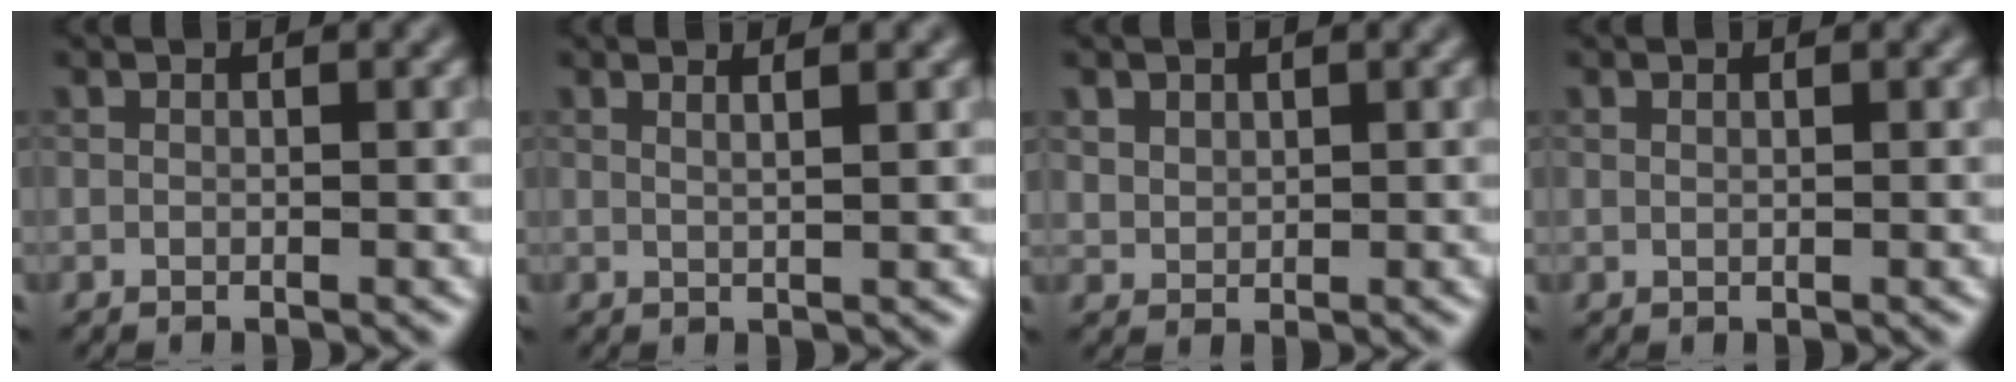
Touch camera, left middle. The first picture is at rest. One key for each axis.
{"total": 2.4, "fx": 1.3, "fy": 1.0, "fz": 1.8, "tx": -0.009, "ty": 0.006, "tz": -0.006}
{"total": 1.4, "fx": 0.8, "fy": 1.0, "fz": 0.4, "tx": -0.010, "ty": -0.003, "tz": 0.021}
{"total": 0.0}